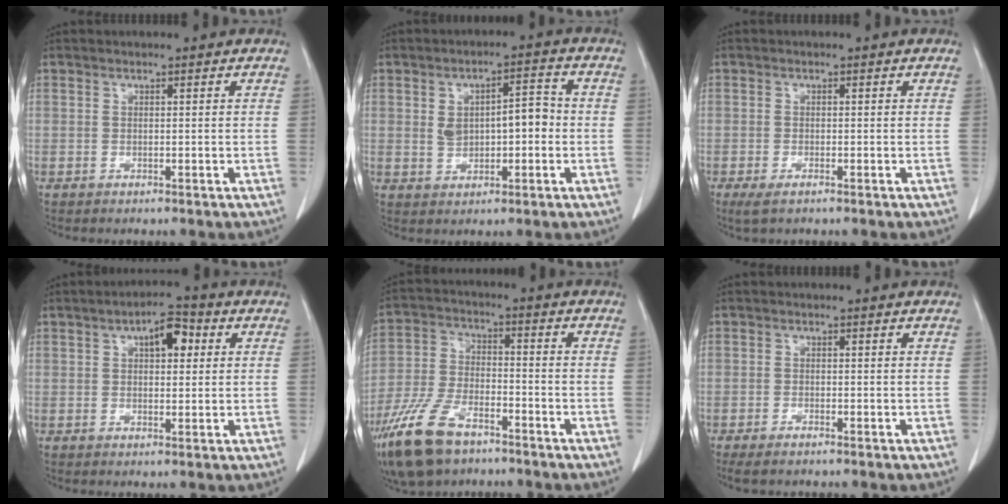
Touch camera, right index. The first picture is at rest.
{"total": 6.7, "force": [0.1, 3.3, 5.8], "torque": [-0.098, 0.023, 0.009]}
{"total": 2.3, "force": [-1.5, 0.6, 1.6], "torque": [-0.034, -0.005, -0.023]}
{"total": 5.5, "force": [1.9, 2.4, 4.6], "torque": [-0.071, 0.016, 0.026]}
{"total": 12.5, "force": [-8.3, 5.5, 7.5], "torque": [-0.162, -0.012, -0.158]}
{"total": 2.3, "force": [-1.9, 0.5, 1.2], "torque": [-0.020, -0.004, -0.029]}